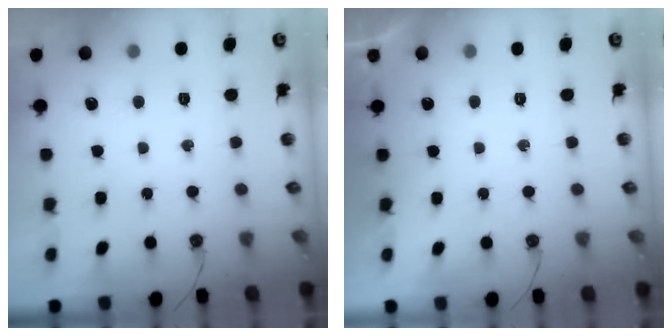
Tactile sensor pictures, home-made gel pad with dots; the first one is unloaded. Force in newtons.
{"total": 0.0}